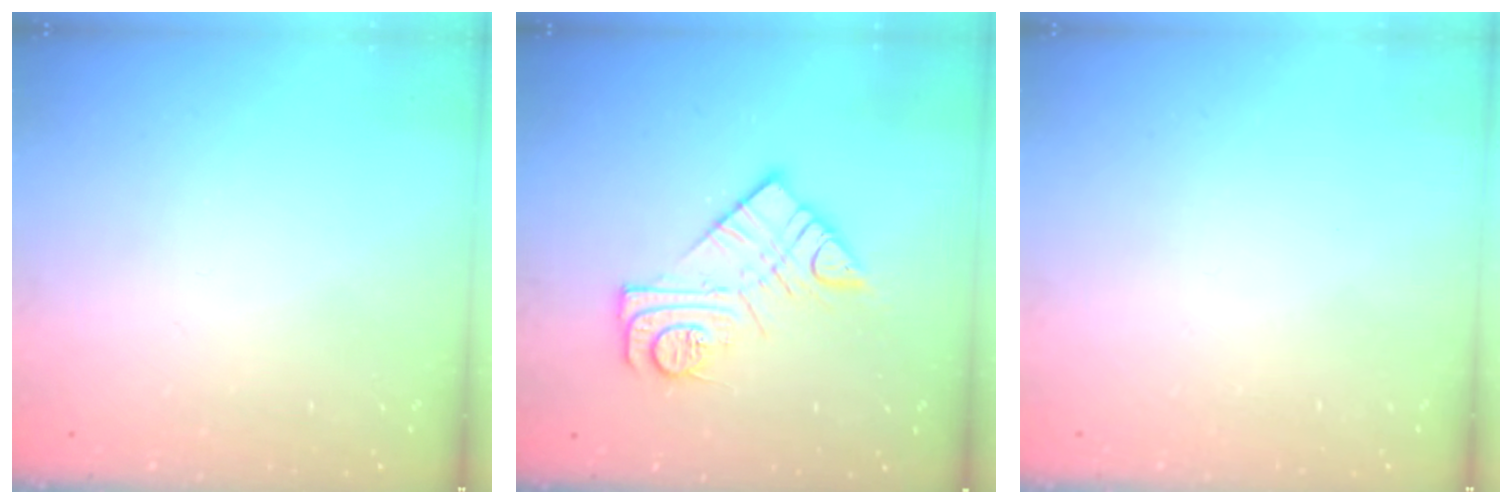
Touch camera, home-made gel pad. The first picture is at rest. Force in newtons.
{"total": 12.3, "press": 12.2, "slide": 0.8}
{"total": 1.7, "press": 1.7, "slide": 0.1}